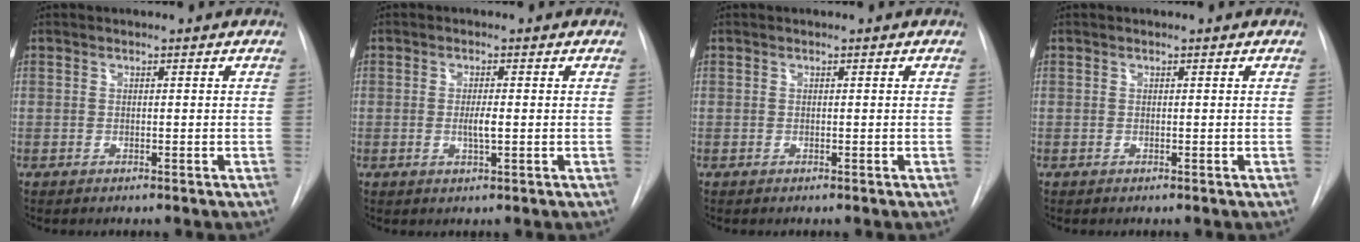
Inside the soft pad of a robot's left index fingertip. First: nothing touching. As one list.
[{"total": 2.4, "force": [-0.9, 0.3, 2.2], "torque": [-0.041, -0.008, -0.015]}, {"total": 0.0}, {"total": 0.0}]